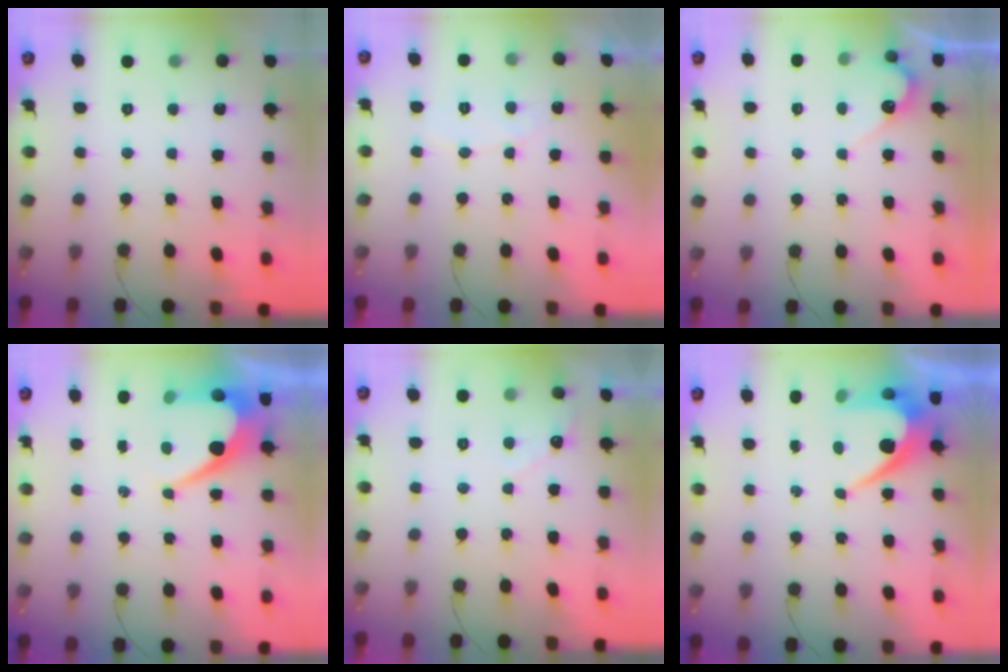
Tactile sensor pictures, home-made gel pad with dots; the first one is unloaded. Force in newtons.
{"total": 4.8, "press": 4.8, "slide": 0.4}
{"total": 3.9, "press": 3.9, "slide": 0.2}
{"total": 10.2, "press": 10.2, "slide": 0.7}
{"total": 4.0, "press": 4.0, "slide": 0.3}
{"total": 8.7, "press": 8.7, "slide": 0.4}